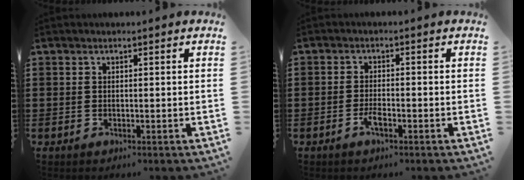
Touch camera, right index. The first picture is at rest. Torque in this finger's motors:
{"motor_torque": [1.33, 0.81, 0.08, 0.05]}